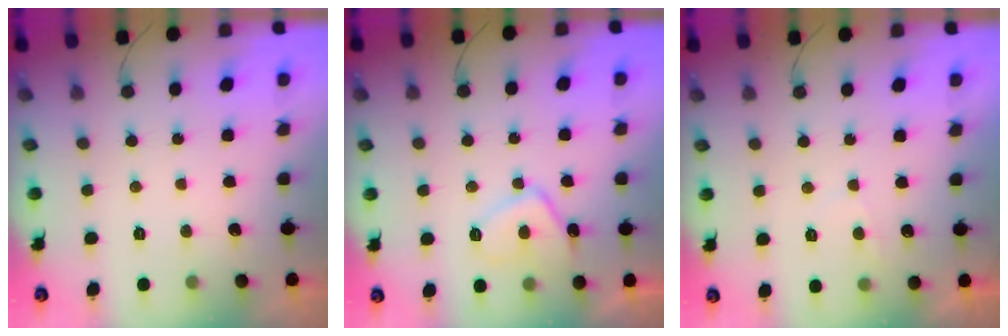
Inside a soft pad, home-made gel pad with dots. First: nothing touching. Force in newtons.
{"total": 7.9, "press": 7.7, "slide": 1.5}
{"total": 2.4, "press": 2.3, "slide": 0.6}